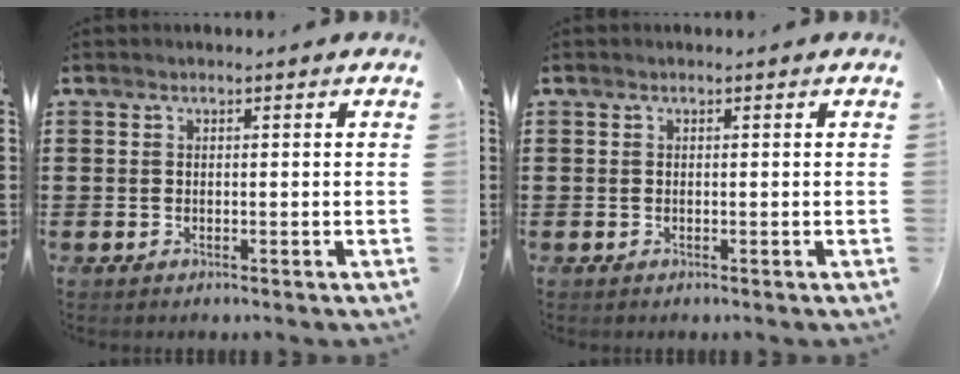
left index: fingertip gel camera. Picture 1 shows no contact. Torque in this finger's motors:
{"motor_torque": [-0.04, -0.04, 0.00, 0.00]}